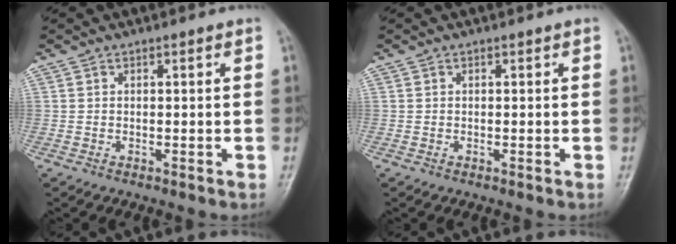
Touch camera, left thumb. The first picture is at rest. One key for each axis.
{"total": 0.0}